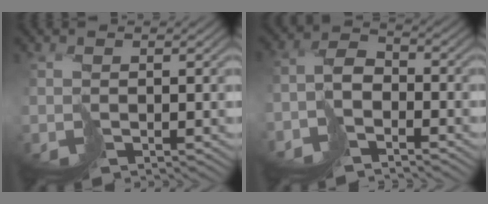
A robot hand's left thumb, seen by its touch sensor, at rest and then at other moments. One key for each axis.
{"total": 4.0, "fx": -3.6, "fy": 1.5, "fz": 1.1, "tx": -0.011, "ty": 0.008, "tz": -0.079}